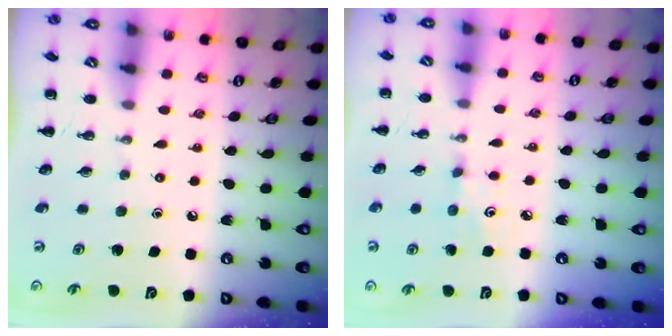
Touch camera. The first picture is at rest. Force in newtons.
{"total": 3.7, "press": 3.6, "slide": 1.1}